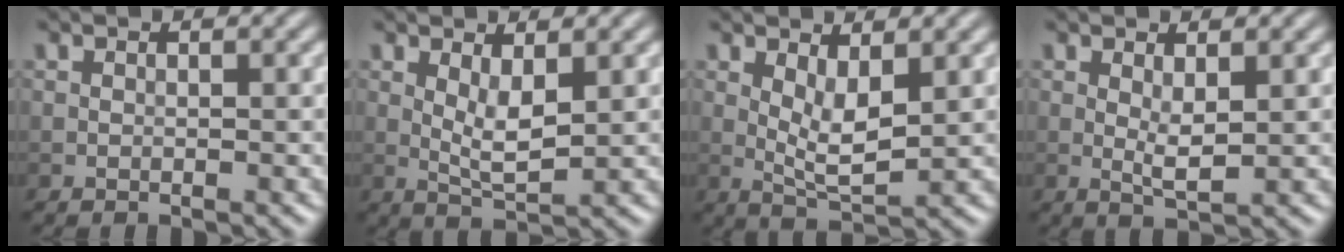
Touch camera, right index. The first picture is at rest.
{"total": 2.9, "force": [0.8, 0.9, 2.7], "torque": [-0.054, -0.008, 0.018]}
{"total": 3.5, "force": [1.0, 1.2, 3.1], "torque": [-0.063, -0.010, 0.022]}
{"total": 2.0, "force": [0.5, 0.5, 1.8], "torque": [-0.038, -0.005, 0.012]}